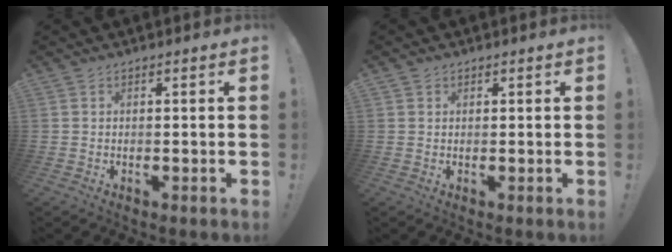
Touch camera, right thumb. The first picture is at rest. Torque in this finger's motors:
{"motor_torque": [-0.41, -0.09, -0.39, 0.02, 0.00]}